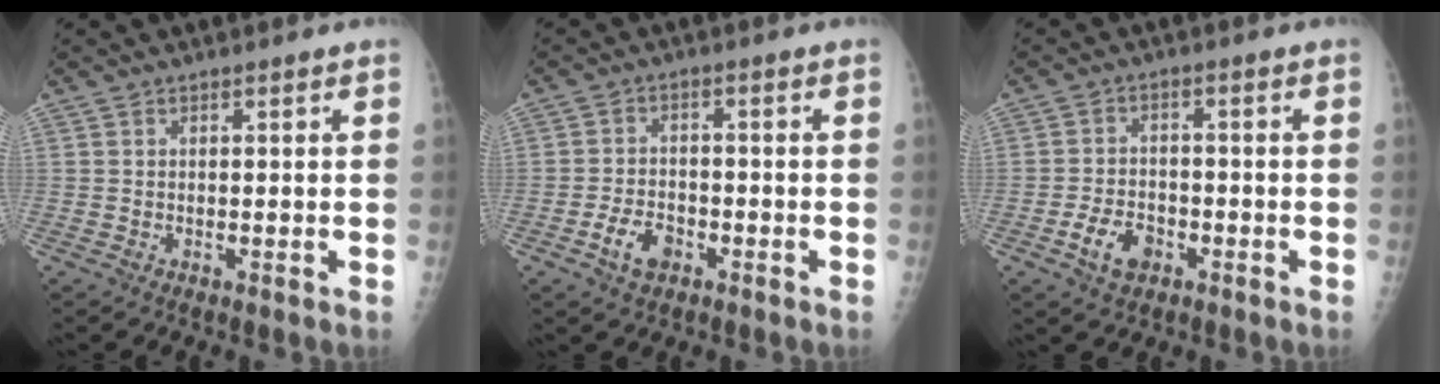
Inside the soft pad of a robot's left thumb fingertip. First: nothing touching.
{"total": 5.3, "force": [-2.6, 3.4, 3.1], "torque": [-0.048, 0.017, -0.045]}
{"total": 5.9, "force": [-2.8, 3.9, 3.4], "torque": [-0.052, 0.017, -0.047]}